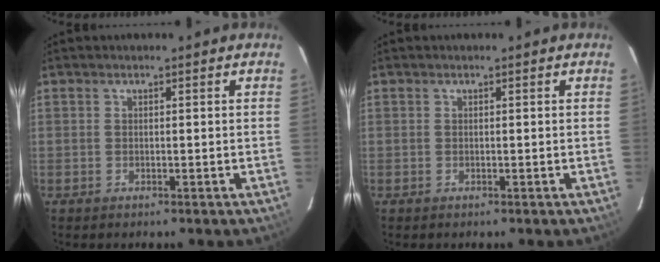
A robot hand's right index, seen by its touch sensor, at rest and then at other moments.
{"total": 0.0}